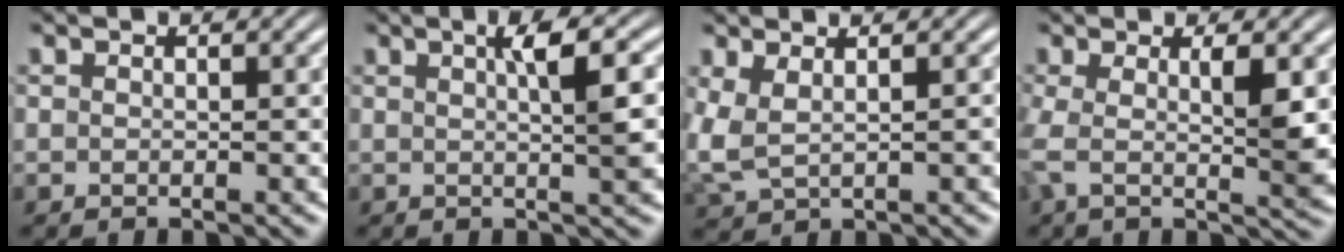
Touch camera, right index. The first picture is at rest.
{"total": 3.5, "force": [0.8, 0.1, 3.4], "torque": [-0.050, 0.004, 0.013]}
{"total": 4.9, "force": [0.0, 4.1, 2.6], "torque": [-0.090, -0.020, 0.009]}
{"total": 4.8, "force": [0.5, 1.2, 4.6], "torque": [-0.090, -0.010, 0.009]}